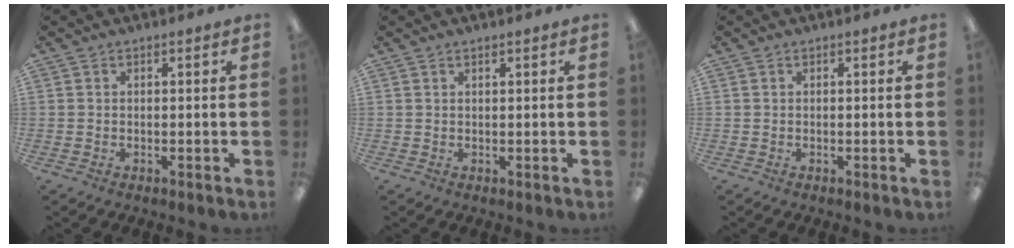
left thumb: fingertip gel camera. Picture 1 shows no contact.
{"total": 0.6, "force": [0.5, 0.1, 0.3], "torque": [-0.007, 0.000, 0.009]}
{"total": 0.0}